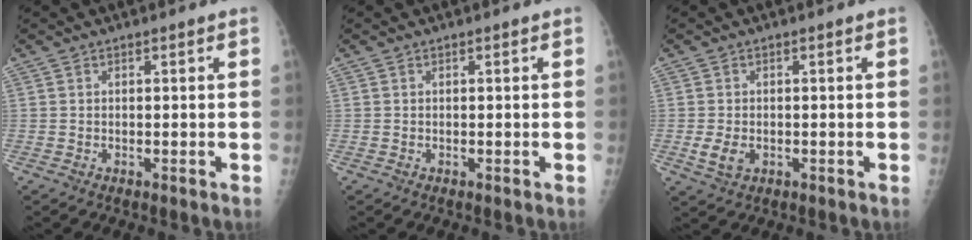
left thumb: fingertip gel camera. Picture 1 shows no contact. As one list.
[{"total": 0.0}, {"total": 3.4, "force": [-0.8, 2.4, 2.3], "torque": [-0.045, -0.002, -0.011]}]